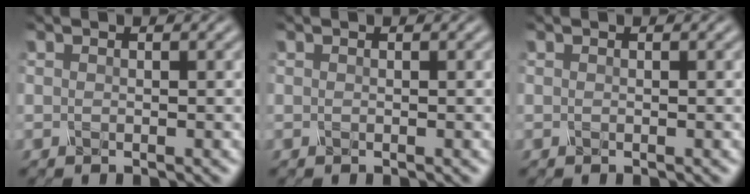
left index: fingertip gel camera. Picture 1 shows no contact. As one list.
[{"total": 0.0}, {"total": 0.0}]